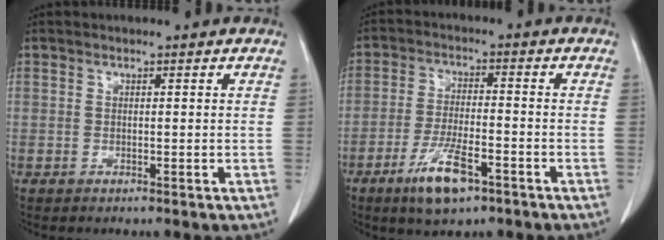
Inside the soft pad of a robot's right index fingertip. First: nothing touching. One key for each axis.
{"total": 8.3, "fx": -4.7, "fy": 2.1, "fz": 6.5, "tx": -0.119, "ty": -0.012, "tz": -0.080}